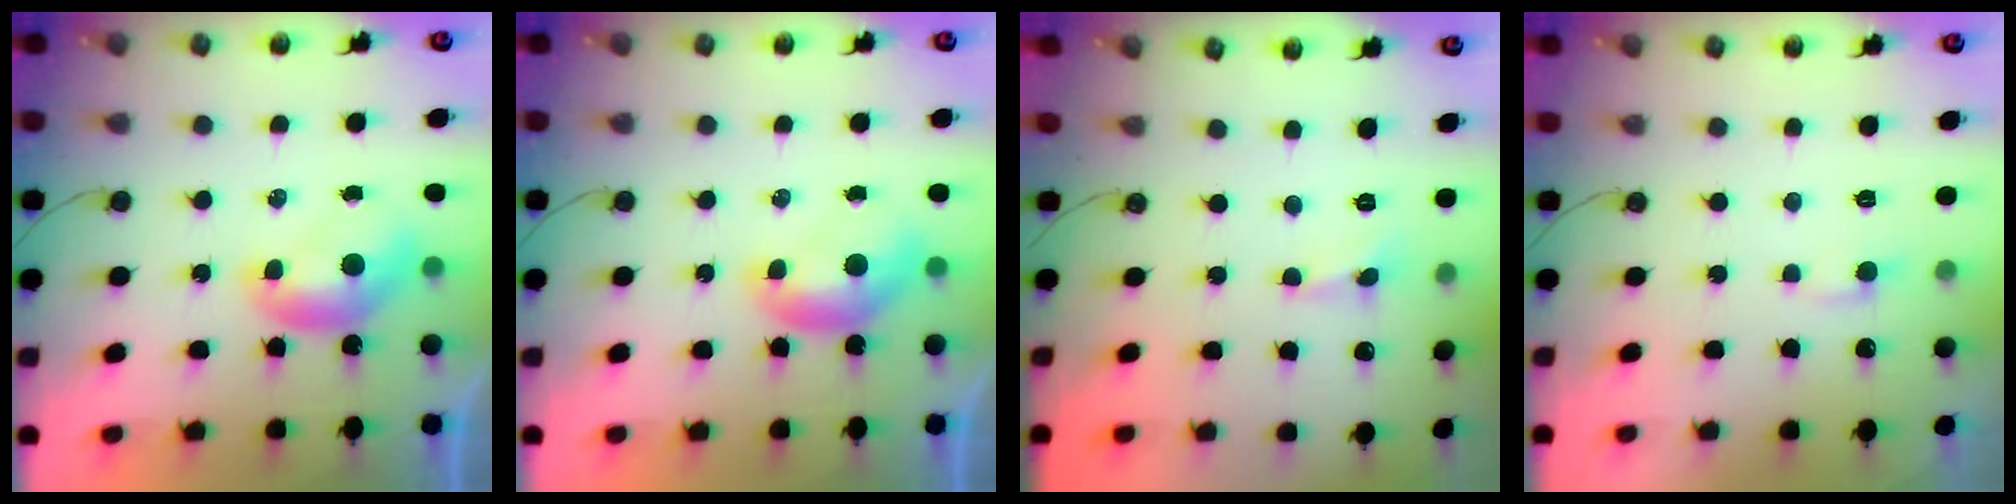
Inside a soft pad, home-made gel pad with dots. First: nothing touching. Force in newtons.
{"total": 0.0}
{"total": 0.0}
{"total": 1.8, "press": 1.7, "slide": 0.5}